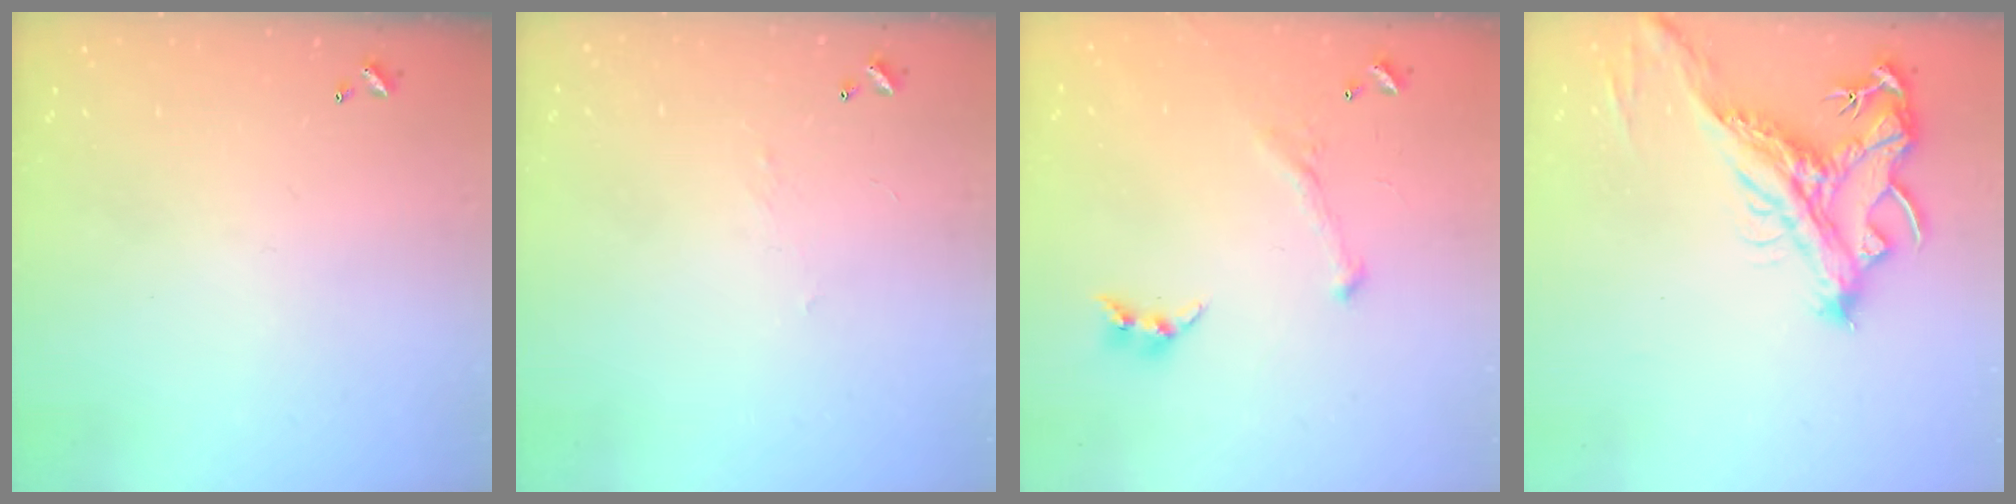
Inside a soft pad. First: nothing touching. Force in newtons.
{"total": 2.2, "press": 2.0, "slide": 0.8}
{"total": 2.8, "press": 2.6, "slide": 1.0}
{"total": 4.9, "press": 4.7, "slide": 1.6}